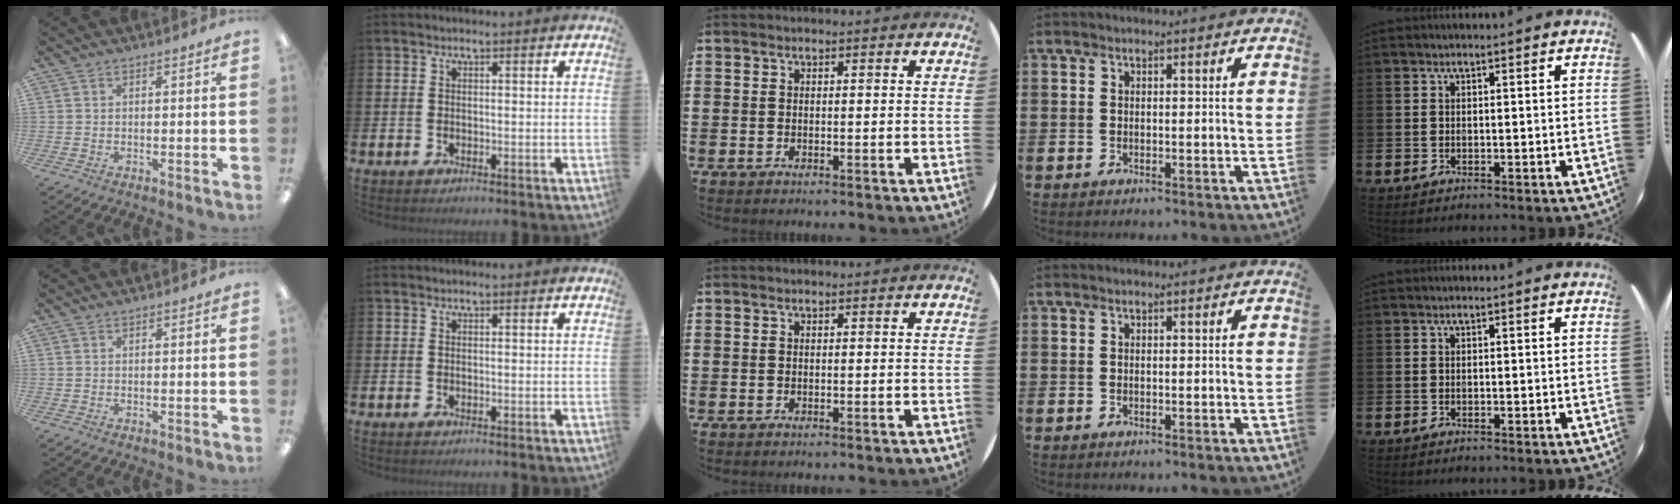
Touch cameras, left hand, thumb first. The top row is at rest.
{}